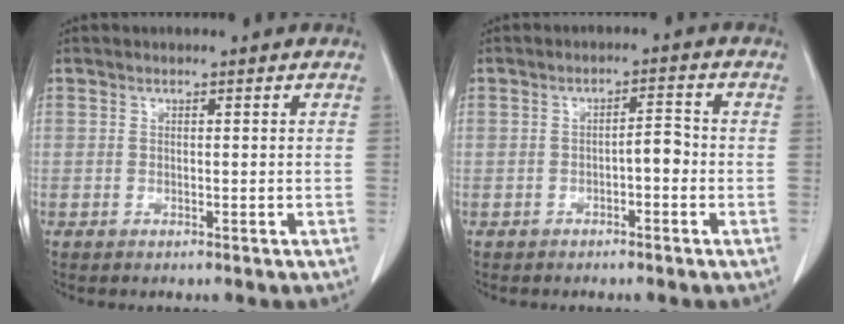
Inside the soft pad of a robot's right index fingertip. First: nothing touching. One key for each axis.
{"total": 2.7, "fx": -0.9, "fy": 0.8, "fz": 2.4, "tx": -0.034, "ty": 0.008, "tz": -0.014}